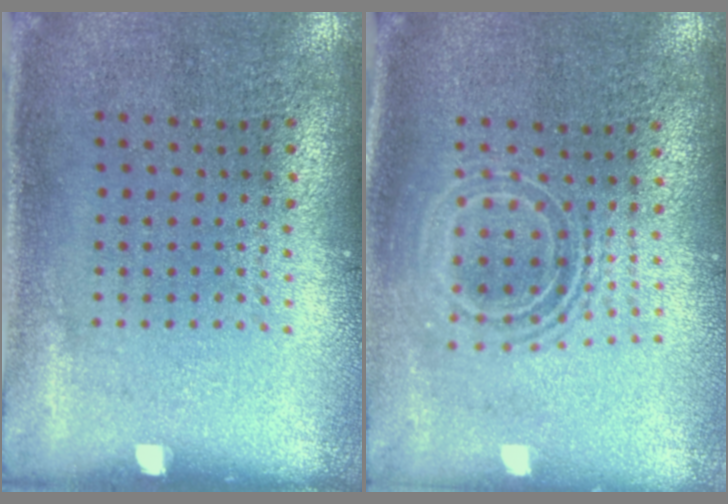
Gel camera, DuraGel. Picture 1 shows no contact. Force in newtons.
{"total": 1.7, "press": 1.3, "slide": 1.0}